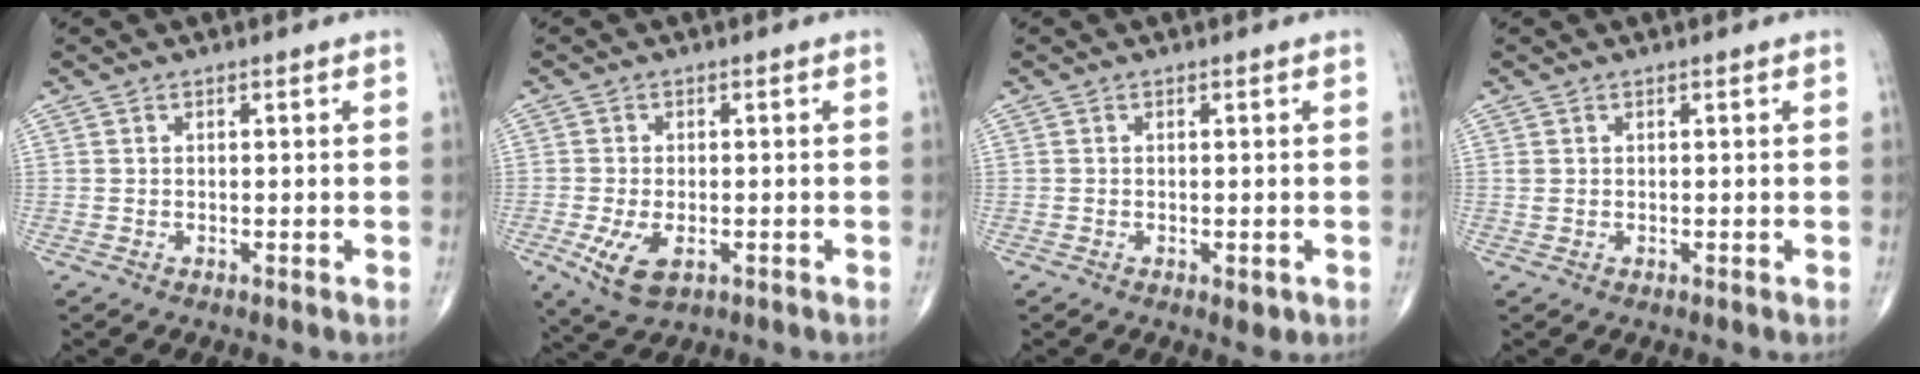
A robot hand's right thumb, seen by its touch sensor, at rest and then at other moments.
{"total": 6.7, "force": [-2.2, 3.5, 5.2], "torque": [-0.105, -0.006, -0.031]}
{"total": 1.7, "force": [-0.6, 0.9, 1.3], "torque": [-0.013, -0.002, -0.005]}
{"total": 0.7, "force": [0.1, 0.5, 0.4], "torque": [-0.012, 0.005, 0.005]}